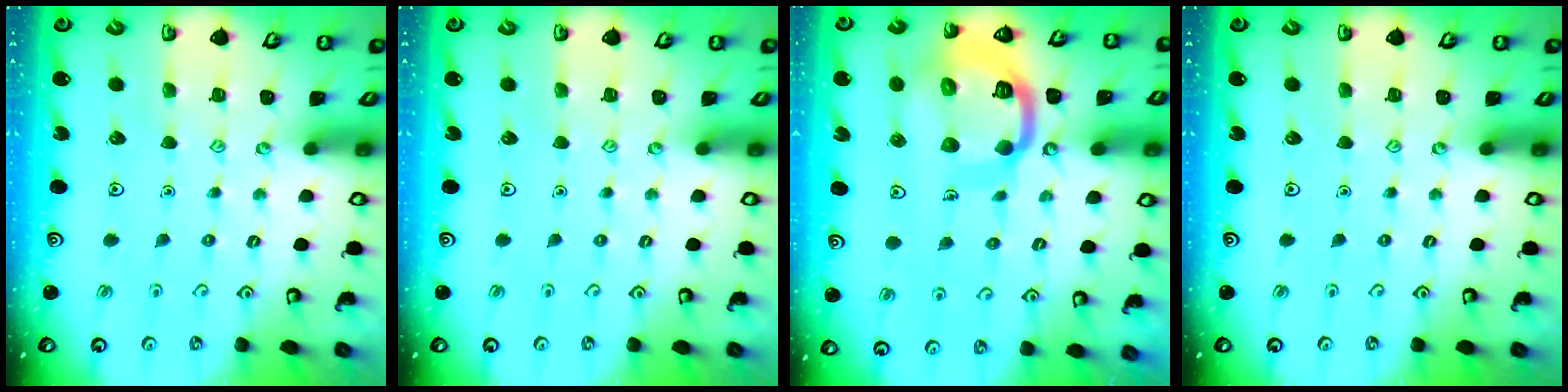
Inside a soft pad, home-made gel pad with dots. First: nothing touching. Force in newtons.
{"total": 0.0}
{"total": 17.4, "press": 17.3, "slide": 1.7}
{"total": 0.0}